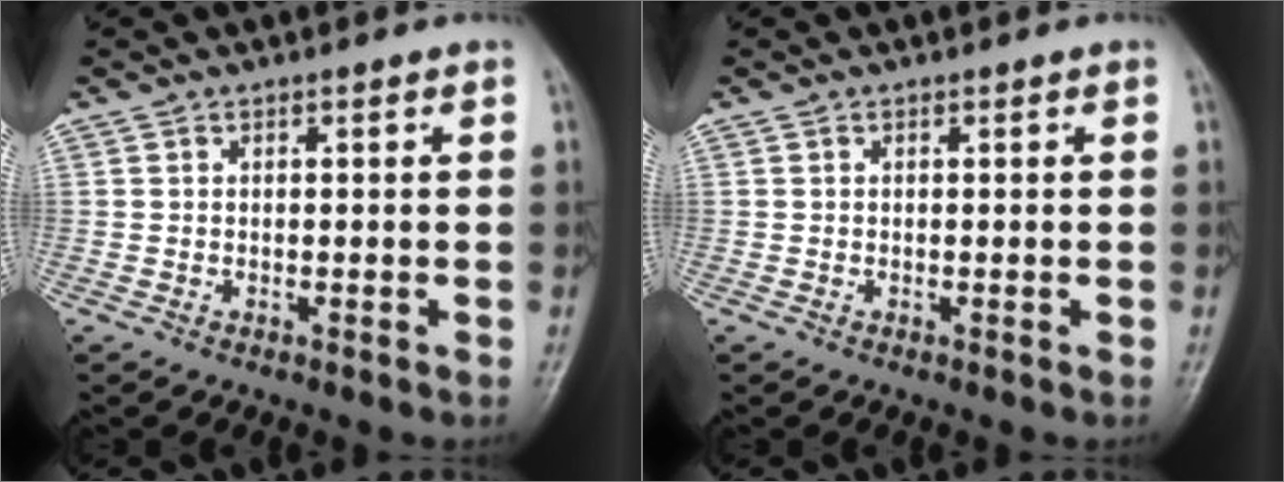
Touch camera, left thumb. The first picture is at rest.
{"total": 0.0}